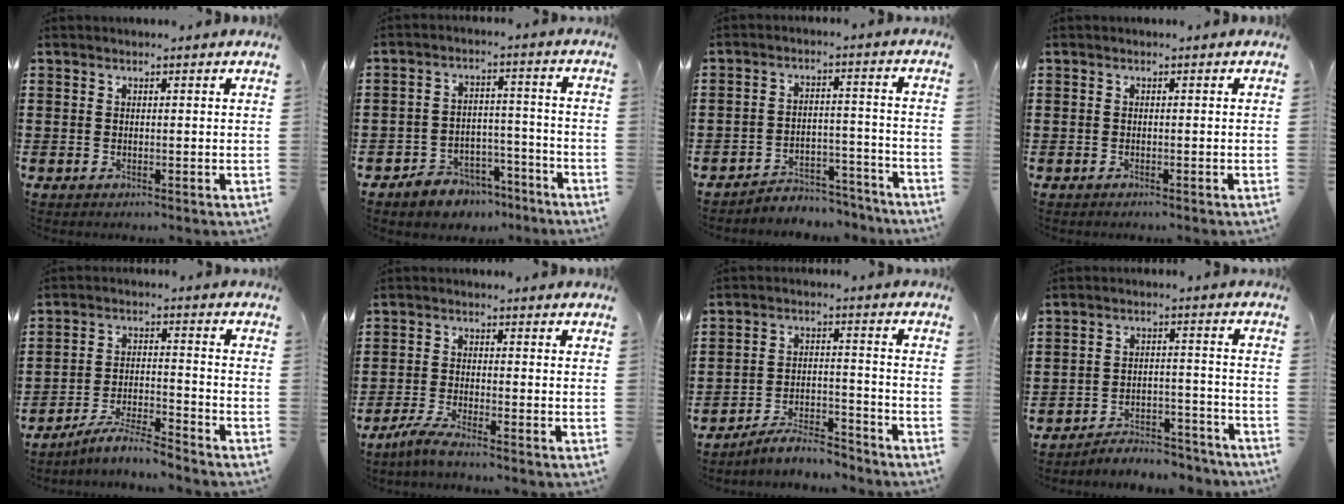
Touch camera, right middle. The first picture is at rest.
{"total": 5.3, "force": [-4.7, 2.3, 0.5], "torque": [-0.010, 0.022, -0.094]}
{"total": 4.7, "force": [-4.6, 1.0, 0.3], "torque": [-0.006, 0.014, -0.098]}
{"total": 0.6, "force": [-0.5, 0.2, 0.0], "torque": [-0.001, 0.001, -0.012]}
{"total": 5.9, "force": [-5.5, 0.2, 2.1], "torque": [-0.048, -0.006, -0.108]}
{"total": 3.2, "force": [-2.8, 0.0, 1.5], "torque": [-0.041, -0.005, -0.059]}
{"total": 6.0, "force": [-5.6, 0.8, 1.9], "torque": [-0.035, 0.006, -0.110]}
{"total": 4.9, "force": [-4.9, 0.7, 0.4], "torque": [-0.009, 0.010, -0.102]}